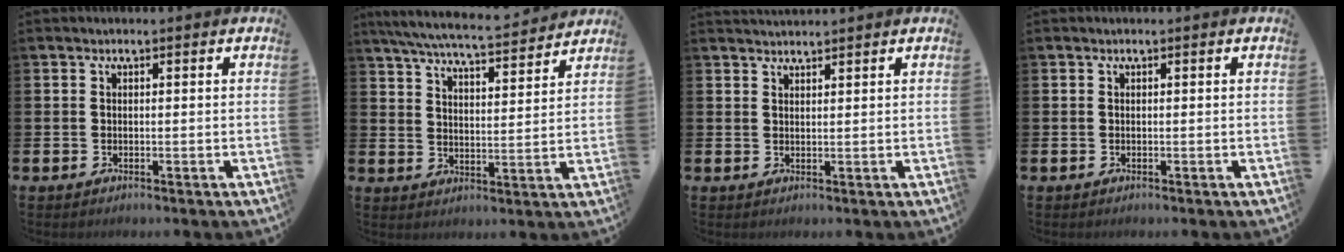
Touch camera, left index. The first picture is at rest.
{"total": 6.9, "force": [6.6, 0.6, 2.1], "torque": [-0.069, -0.041, 0.116]}
{"total": 1.8, "force": [1.8, 0.2, 0.0], "torque": [-0.003, -0.005, 0.033]}
{"total": 0.0}